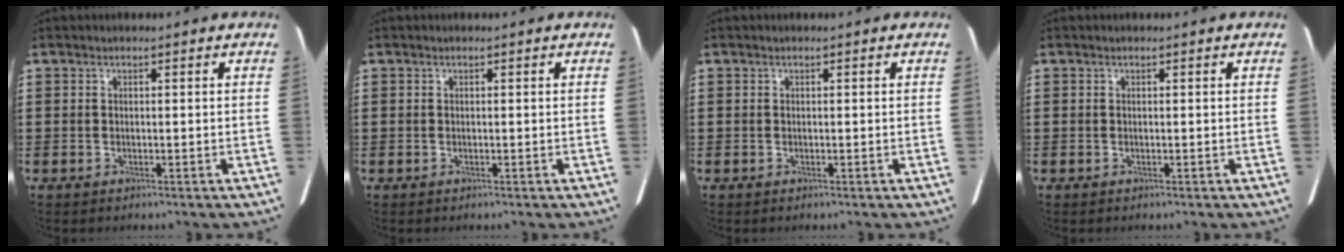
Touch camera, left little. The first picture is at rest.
{"total": 0.0}
{"total": 0.0}
{"total": 0.0}